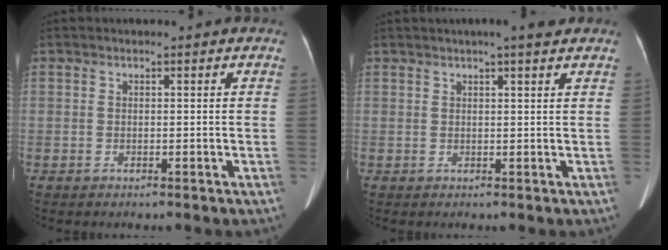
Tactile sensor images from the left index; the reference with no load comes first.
{"total": 4.1, "force": [3.2, 0.1, 2.6], "torque": [-0.037, 0.015, 0.044]}